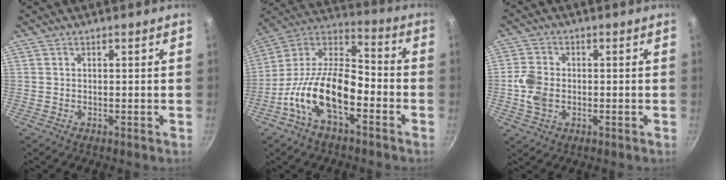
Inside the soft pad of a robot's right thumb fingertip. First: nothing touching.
{"total": 18.3, "force": [-6.9, 9.2, 14.2], "torque": [-0.244, 0.059, -0.149]}
{"total": 6.3, "force": [-0.9, 4.7, 4.1], "torque": [-0.079, 0.004, -0.022]}